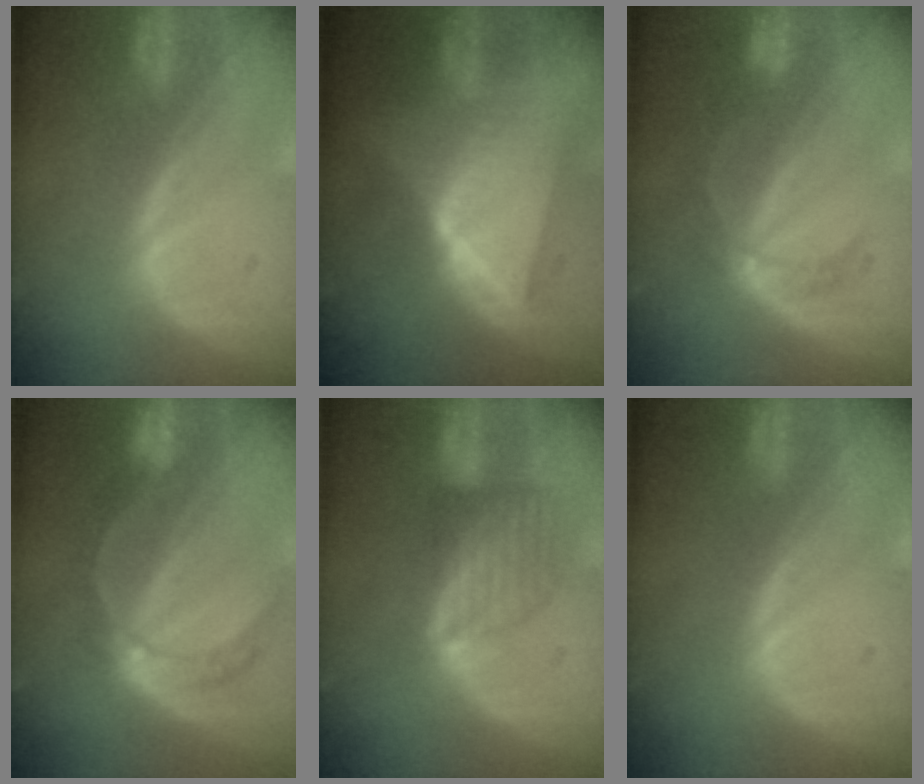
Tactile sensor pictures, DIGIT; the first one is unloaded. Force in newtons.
{"total": 10.0, "press": 10.0, "slide": 0.6}
{"total": 5.0, "press": 4.5, "slide": 2.2}
{"total": 7.7, "press": 6.4, "slide": 4.3}
{"total": 6.0, "press": 5.9, "slide": 1.1}
{"total": 0.0}